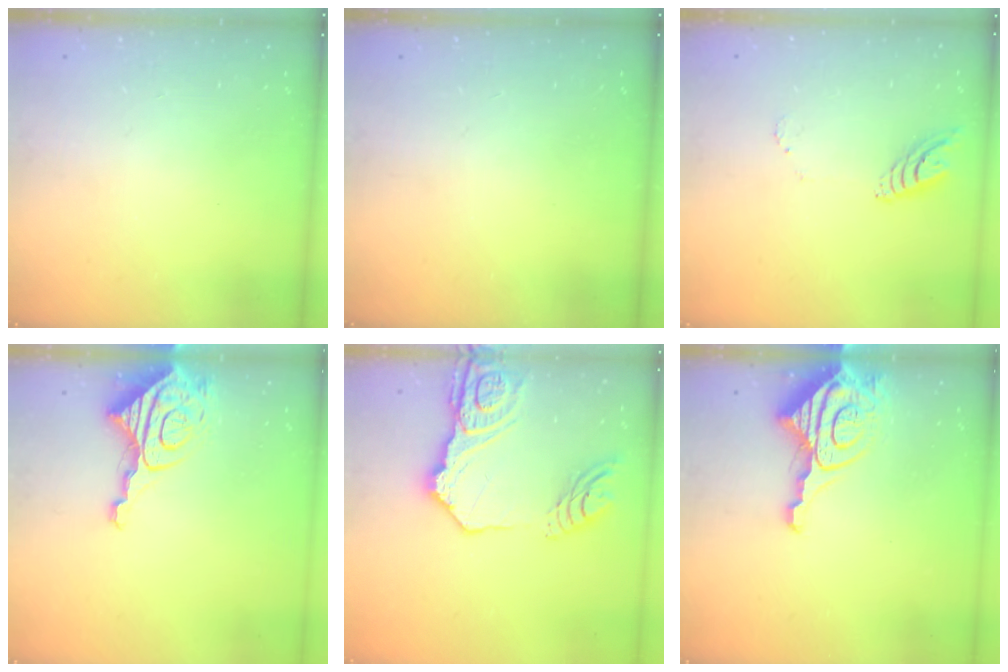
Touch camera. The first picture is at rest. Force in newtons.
{"total": 0.0}
{"total": 7.7, "press": 7.7, "slide": 0.7}
{"total": 11.3, "press": 11.3, "slide": 1.1}
{"total": 19.1, "press": 19.0, "slide": 2.1}
{"total": 13.8, "press": 13.7, "slide": 1.4}